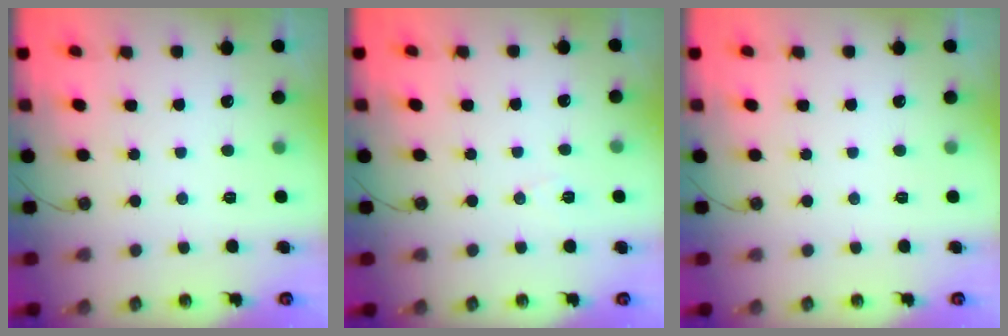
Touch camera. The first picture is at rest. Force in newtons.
{"total": 5.2, "press": 3.2, "slide": 4.1}
{"total": 0.0}